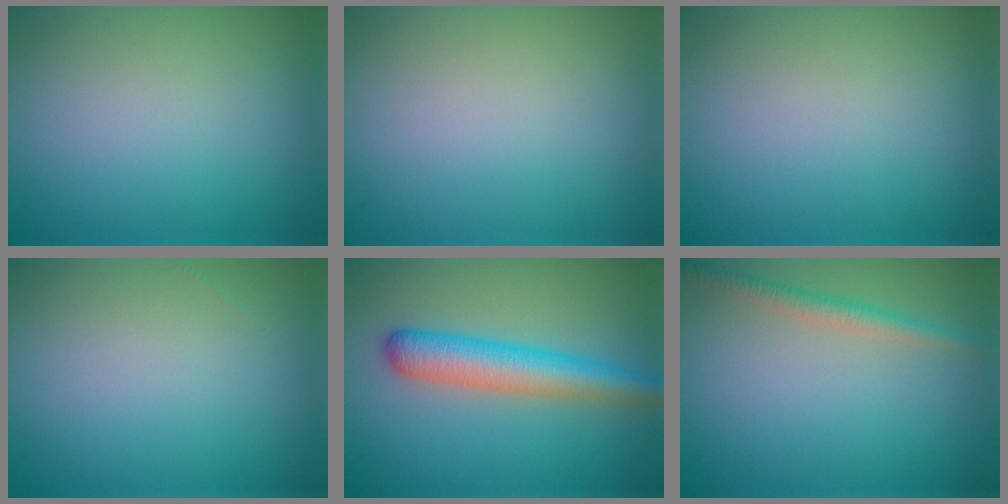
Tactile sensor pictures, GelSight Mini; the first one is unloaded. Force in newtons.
{"total": 0.0}
{"total": 0.0}
{"total": 0.0}
{"total": 5.1, "press": 5.1, "slide": 0.1}
{"total": 1.9, "press": 1.9, "slide": 0.0}